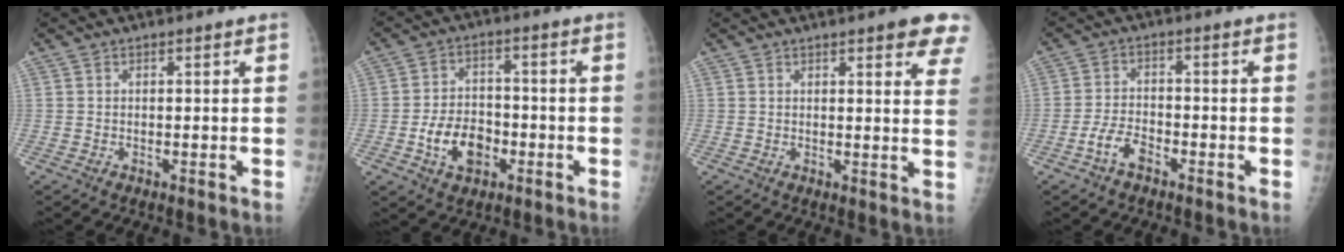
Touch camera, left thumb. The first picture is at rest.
{"total": 8.9, "force": [-3.2, 6.2, 5.5], "torque": [-0.073, 0.021, -0.053]}
{"total": 9.0, "force": [5.9, 2.1, 6.5], "torque": [-0.051, -0.018, 0.058]}
{"total": 4.6, "force": [-2.8, 2.4, 2.7], "torque": [-0.052, 0.022, -0.053]}